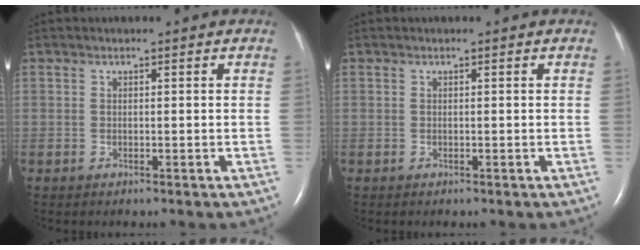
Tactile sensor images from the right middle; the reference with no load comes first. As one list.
[{"total": 0.0}]